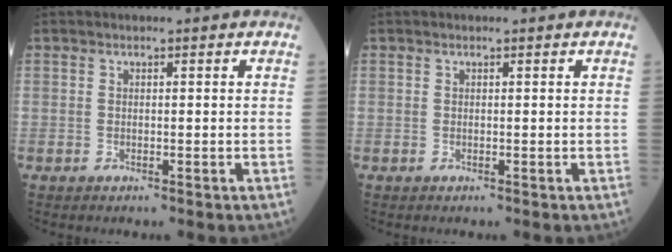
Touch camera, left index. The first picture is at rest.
{"total": 0.0}